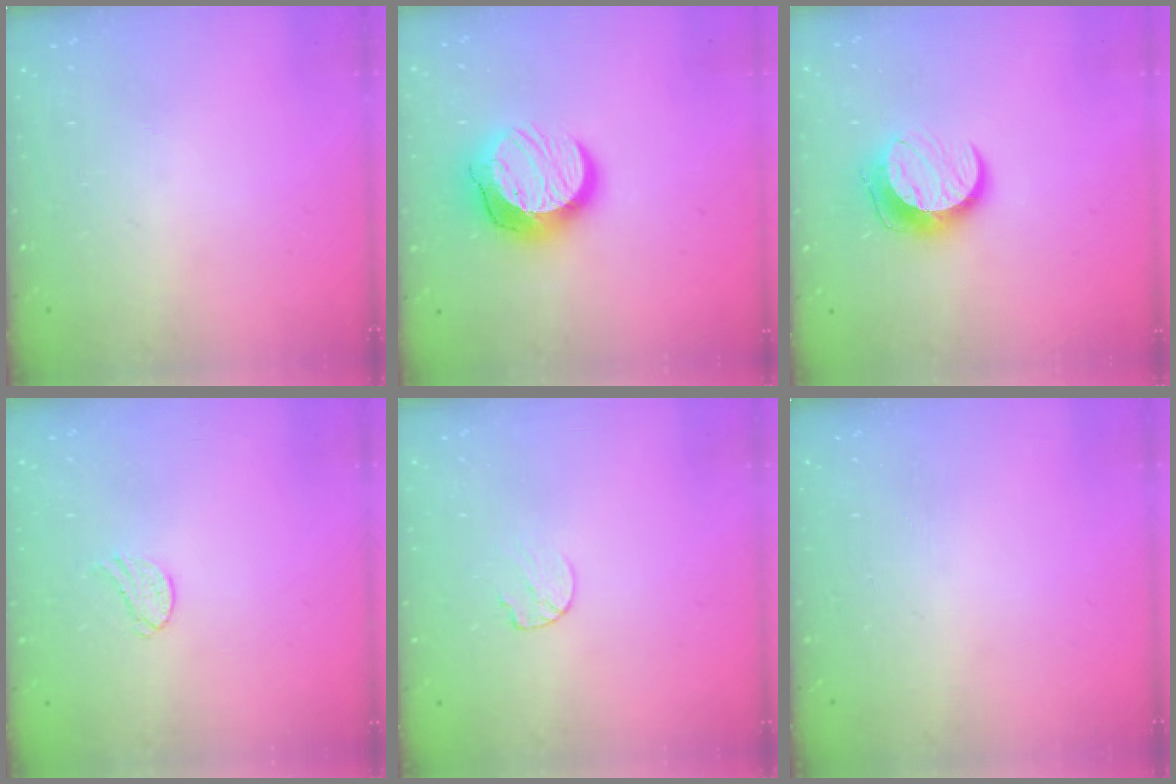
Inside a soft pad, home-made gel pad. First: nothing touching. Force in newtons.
{"total": 13.6, "press": 13.5, "slide": 1.0}
{"total": 10.6, "press": 10.5, "slide": 0.7}
{"total": 5.9, "press": 5.8, "slide": 0.5}
{"total": 5.5, "press": 5.5, "slide": 0.6}
{"total": 0.0}